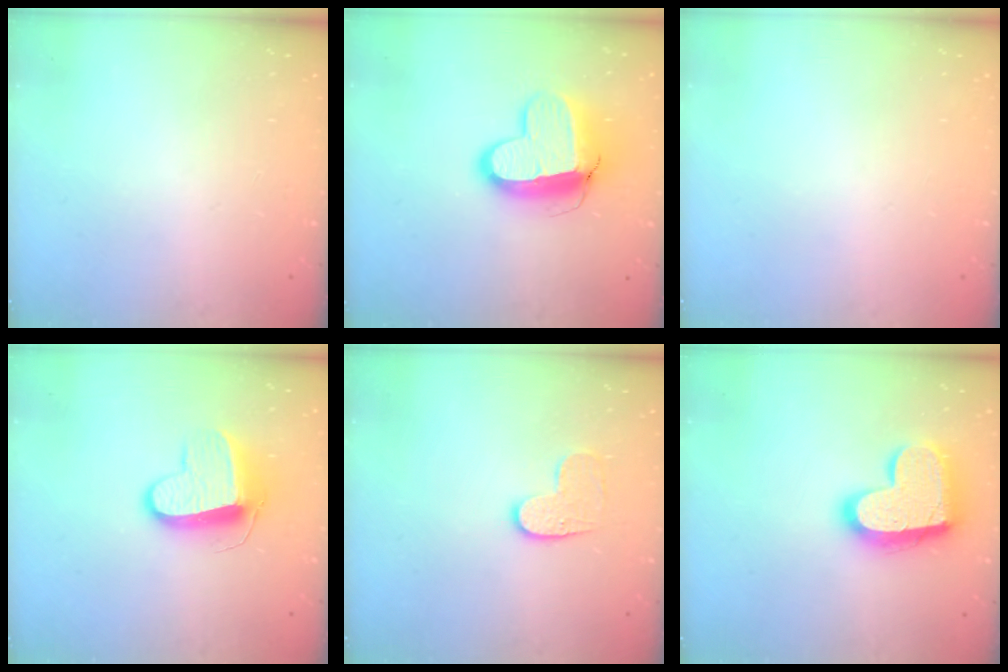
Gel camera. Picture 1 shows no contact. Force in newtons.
{"total": 13.1, "press": 13.0, "slide": 1.3}
{"total": 0.0}
{"total": 10.7, "press": 10.7, "slide": 0.5}
{"total": 7.0, "press": 7.0, "slide": 0.2}
{"total": 18.3, "press": 18.3, "slide": 1.2}